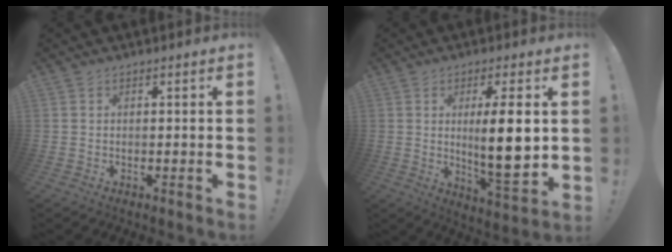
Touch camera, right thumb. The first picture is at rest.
{"total": 13.0, "force": [1.7, 2.5, 12.7], "torque": [-0.205, -0.023, 0.015]}